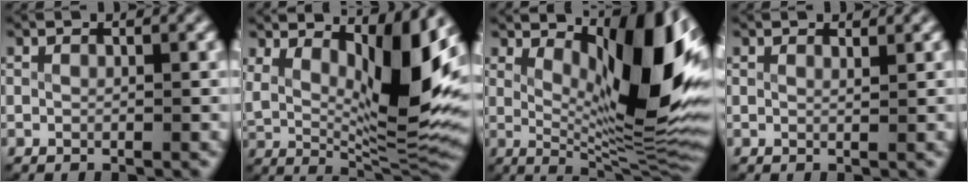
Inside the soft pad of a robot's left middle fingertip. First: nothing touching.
{"total": 11.2, "force": [3.8, 4.9, 9.4], "torque": [-0.152, -0.017, 0.067]}
{"total": 13.2, "force": [3.2, 4.1, 12.1], "torque": [-0.155, -0.010, 0.055]}
{"total": 0.9, "force": [0.9, -0.2, 0.1], "torque": [-0.002, -0.009, 0.018]}